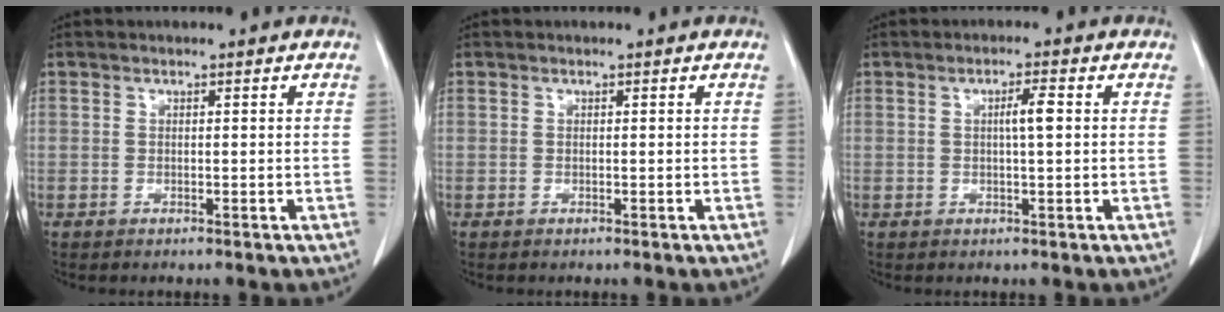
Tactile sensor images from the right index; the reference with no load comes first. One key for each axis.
{"total": 0.0}
{"total": 2.7, "fx": 0.4, "fy": 0.1, "fz": 2.7, "tx": -0.048, "ty": 0.001, "tz": 0.005}